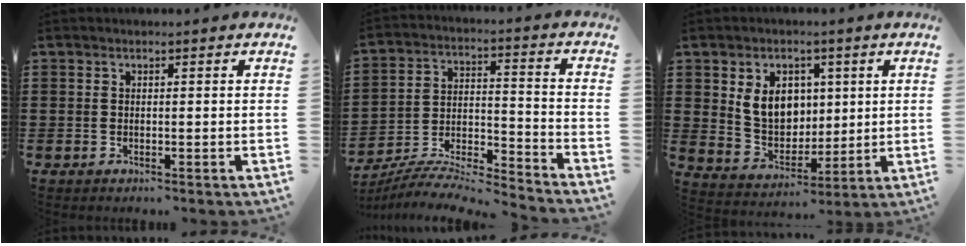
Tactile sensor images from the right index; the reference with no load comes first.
{"total": 6.9, "force": [-6.5, 0.8, 2.2], "torque": [-0.048, -0.009, -0.133]}
{"total": 7.9, "force": [1.9, 6.3, 4.4], "torque": [-0.089, 0.013, 0.035]}